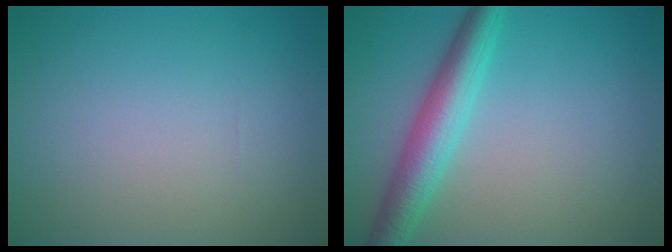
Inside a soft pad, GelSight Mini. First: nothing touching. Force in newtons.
{"total": 4.7, "press": 4.7, "slide": 0.2}